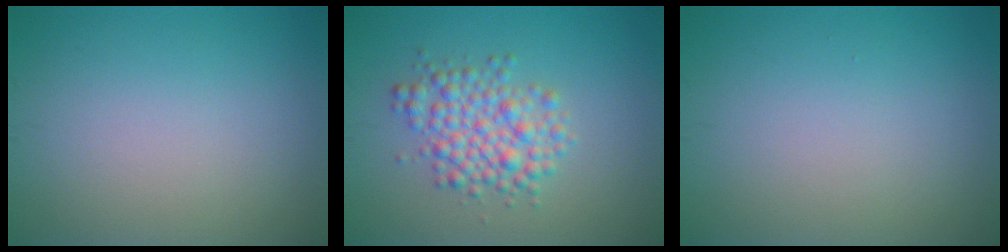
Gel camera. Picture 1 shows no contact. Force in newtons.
{"total": 4.2, "press": 4.2, "slide": 0.1}
{"total": 0.0}